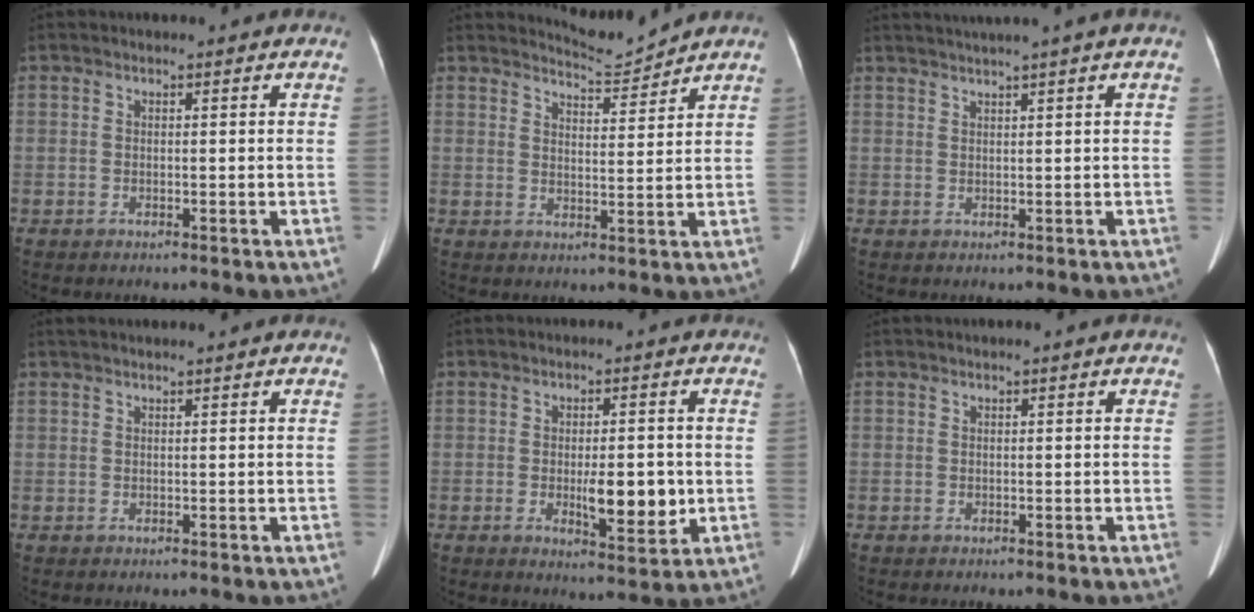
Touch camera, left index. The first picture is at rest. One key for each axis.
{"total": 4.1, "fx": 3.9, "fy": -0.8, "fz": -0.7, "tx": 0.002, "ty": -0.015, "tz": 0.070}
{"total": 4.1, "fx": 2.9, "fy": -1.2, "fz": 2.6, "tx": -0.040, "ty": 0.018, "tz": 0.053}
{"total": 0.9, "fx": 0.7, "fy": -0.2, "fz": 0.6, "tx": -0.016, "ty": 0.017, "tz": 0.020}
{"total": 7.3, "fx": -1.1, "fy": 2.3, "fz": 6.8, "tx": -0.104, "ty": -0.010, "tz": -0.010}
{"total": 0.0}